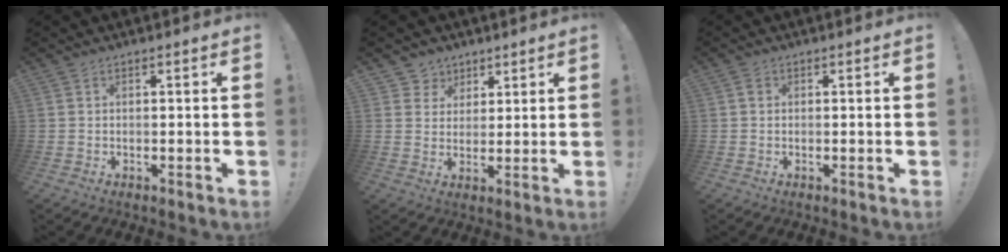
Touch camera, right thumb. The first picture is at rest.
{"total": 5.5, "force": [3.3, 4.5, 0.2], "torque": [0.000, -0.028, 0.064]}
{"total": 0.7, "force": [0.1, 0.7, 0.2], "torque": [-0.007, 0.004, 0.002]}